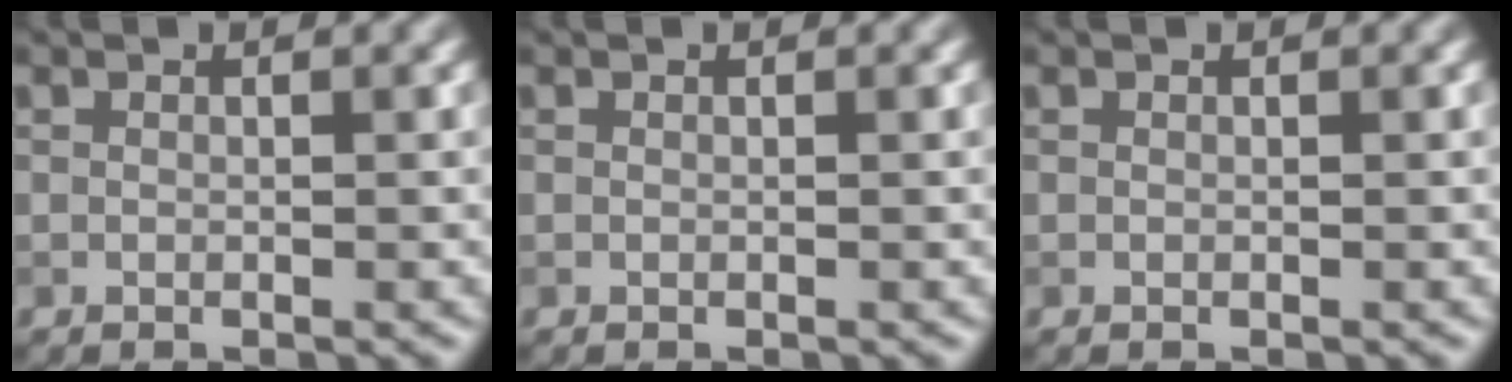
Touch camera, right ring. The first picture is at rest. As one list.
[{"total": 0.0}, {"total": 0.0}]